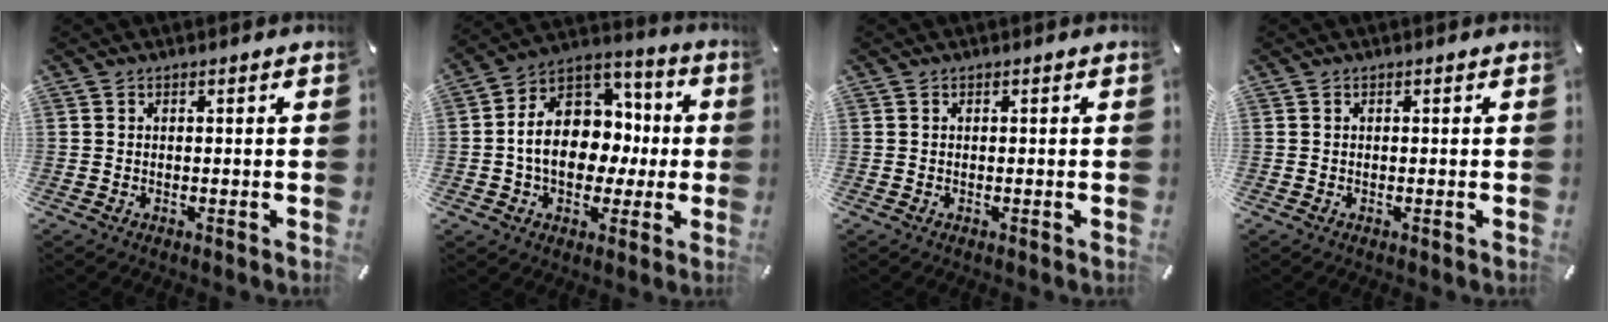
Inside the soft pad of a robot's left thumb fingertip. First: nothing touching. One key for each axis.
{"total": 15.1, "fx": -1.6, "fy": 12.1, "fz": 8.8, "tx": -0.147, "ty": 0.010, "tz": -0.026}
{"total": 0.0}
{"total": 0.0}